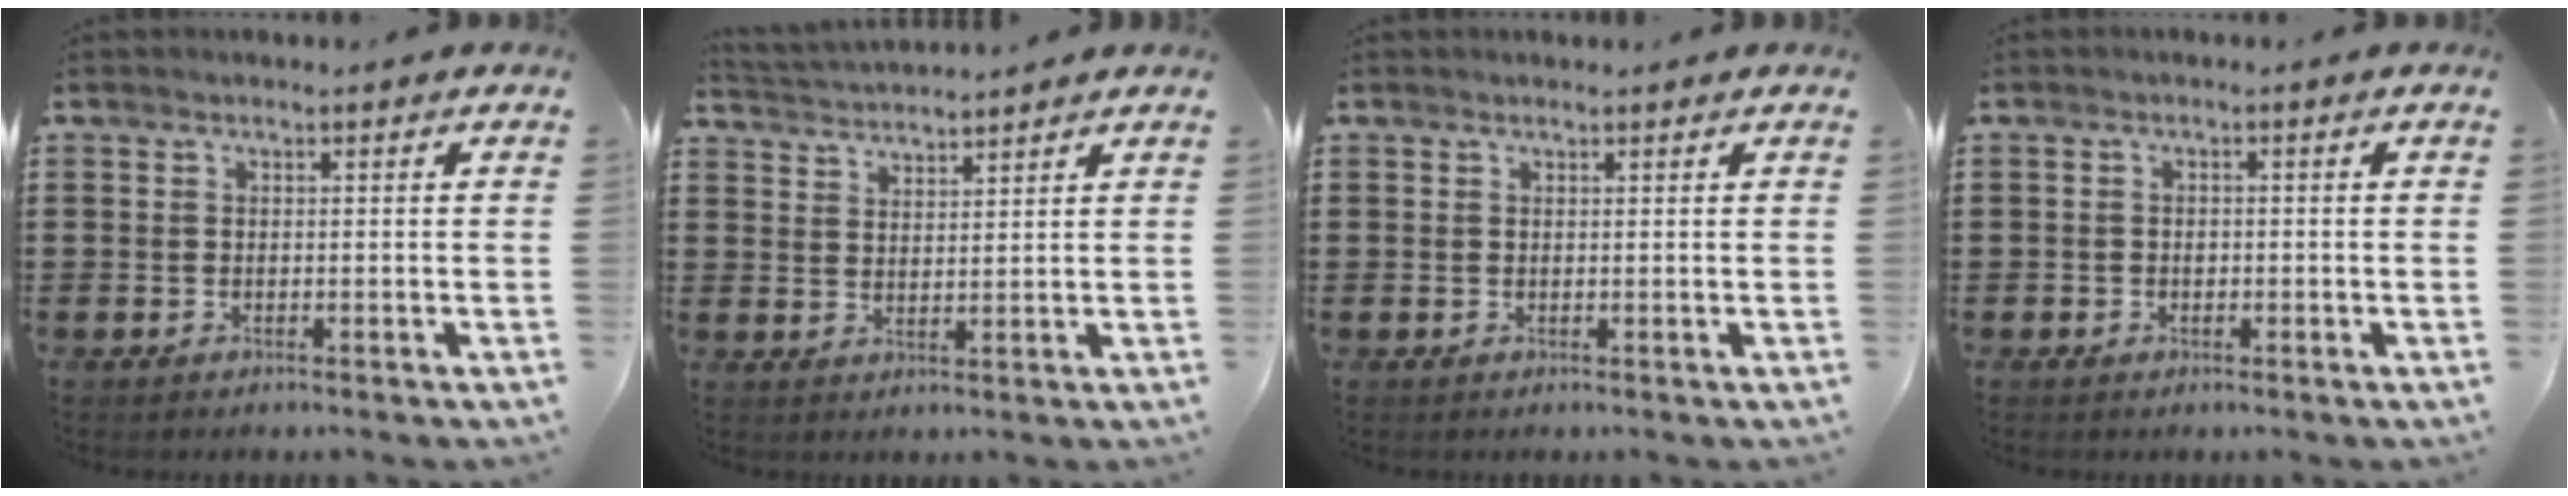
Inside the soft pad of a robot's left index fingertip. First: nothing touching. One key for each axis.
{"total": 2.6, "fx": 2.6, "fy": -0.3, "fz": -0.3, "tx": -0.005, "ty": -0.011, "tz": 0.046}
{"total": 0.5, "fx": 0.4, "fy": -0.1, "fz": 0.3, "tx": -0.006, "ty": -0.002, "tz": 0.009}
{"total": 0.8, "fx": -0.2, "fy": 0.7, "fz": 0.3, "tx": -0.010, "ty": 0.004, "tz": -0.006}